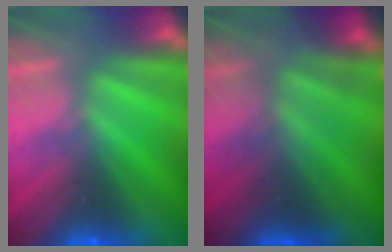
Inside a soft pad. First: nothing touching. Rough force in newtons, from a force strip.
{"total": 4.8}